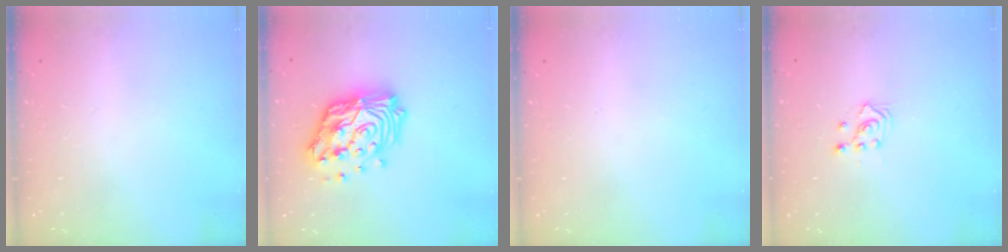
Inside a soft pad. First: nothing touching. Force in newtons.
{"total": 19.2, "press": 19.1, "slide": 1.8}
{"total": 0.0}
{"total": 2.6, "press": 2.4, "slide": 1.0}